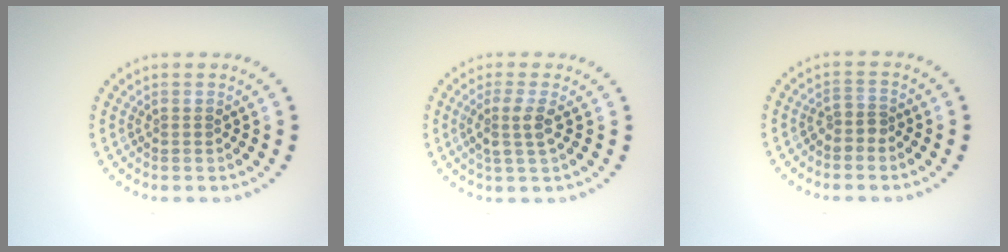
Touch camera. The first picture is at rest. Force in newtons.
{"total": 2.2, "press": 1.9, "slide": 1.1}
{"total": 1.6, "press": 1.1, "slide": 1.1}